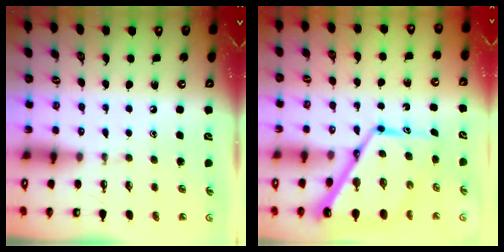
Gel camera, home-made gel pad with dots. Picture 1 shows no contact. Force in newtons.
{"total": 16.5, "press": 16.4, "slide": 1.5}